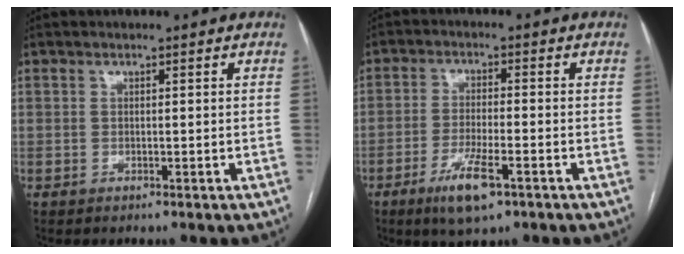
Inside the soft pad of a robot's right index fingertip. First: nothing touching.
{"total": 7.1, "force": [-4.0, 1.3, 5.8], "torque": [-0.112, -0.012, -0.066]}